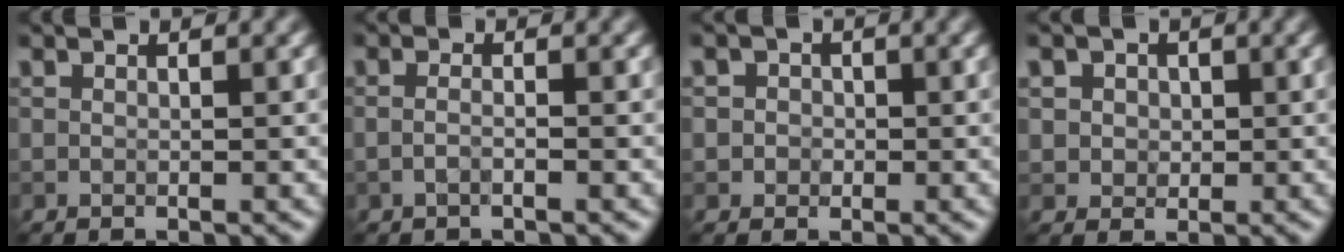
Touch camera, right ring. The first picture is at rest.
{"total": 1.1, "force": [-0.5, 0.3, 0.9], "torque": [-0.020, -0.002, -0.012]}
{"total": 2.1, "force": [0.4, 2.0, 0.6], "torque": [0.010, 0.004, -0.007]}
{"total": 3.0, "force": [1.1, 2.5, 1.3], "torque": [-0.020, 0.007, 0.014]}